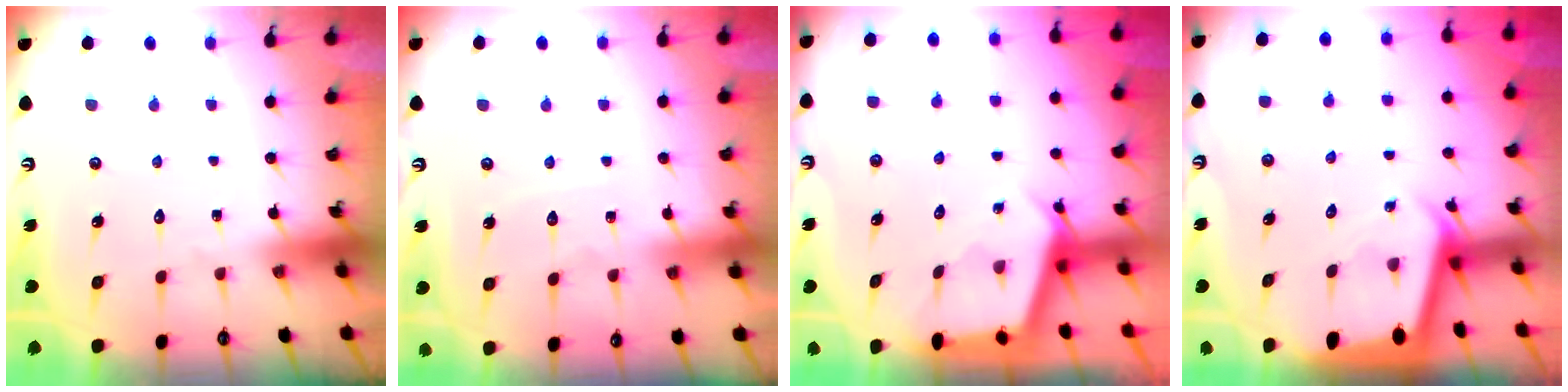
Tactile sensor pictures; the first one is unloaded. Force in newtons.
{"total": 4.0, "press": 4.0, "slide": 0.5}
{"total": 2.5, "press": 2.5, "slide": 0.3}
{"total": 2.0, "press": 2.0, "slide": 0.2}